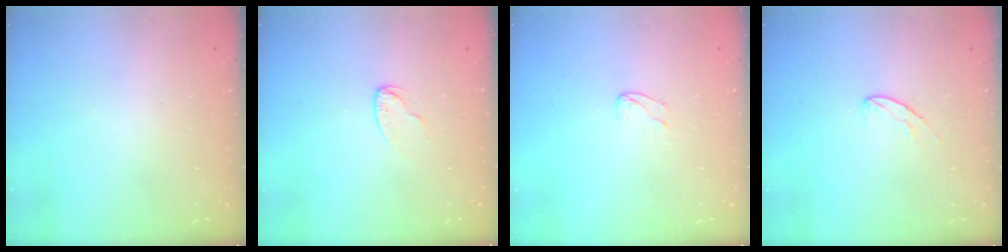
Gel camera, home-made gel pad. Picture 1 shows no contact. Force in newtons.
{"total": 4.0, "press": 4.0, "slide": 0.3}
{"total": 3.2, "press": 3.2, "slide": 0.3}
{"total": 5.8, "press": 5.8, "slide": 0.3}